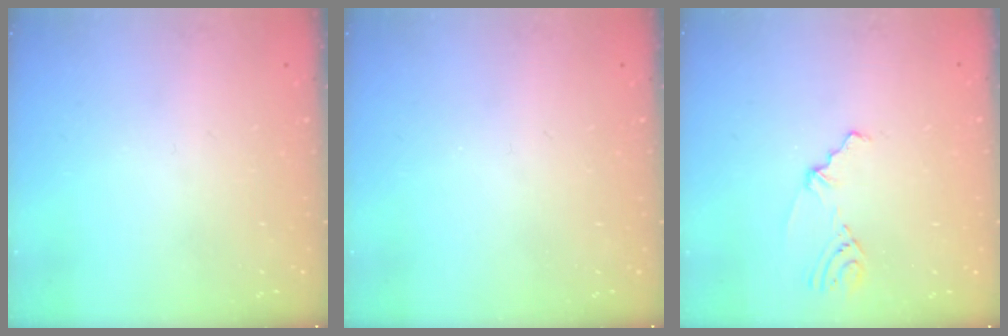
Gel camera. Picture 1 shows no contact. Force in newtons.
{"total": 0.0}
{"total": 2.5, "press": 1.9, "slide": 1.5}